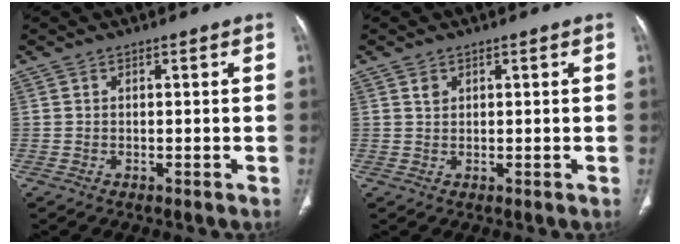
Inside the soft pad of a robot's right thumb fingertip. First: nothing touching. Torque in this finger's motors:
{"motor_torque": [-0.34, 0.50, 0.26, -0.13, -0.02]}